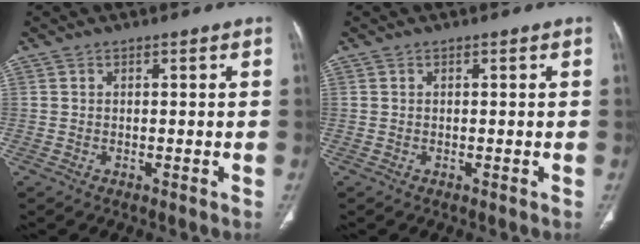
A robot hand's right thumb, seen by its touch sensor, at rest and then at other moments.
{"total": 0.0}